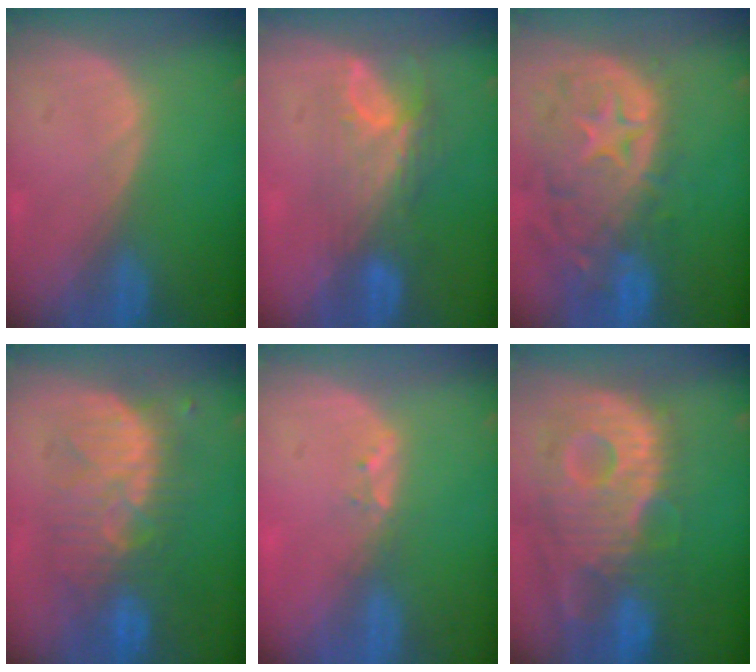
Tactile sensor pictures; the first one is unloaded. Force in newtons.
{"total": 7.8, "press": 6.7, "slide": 4.1}
{"total": 13.7, "press": 11.3, "slide": 7.8}
{"total": 8.8, "press": 8.8, "slide": 0.2}
{"total": 1.7, "press": 1.5, "slide": 0.9}
{"total": 13.4, "press": 11.6, "slide": 6.6}